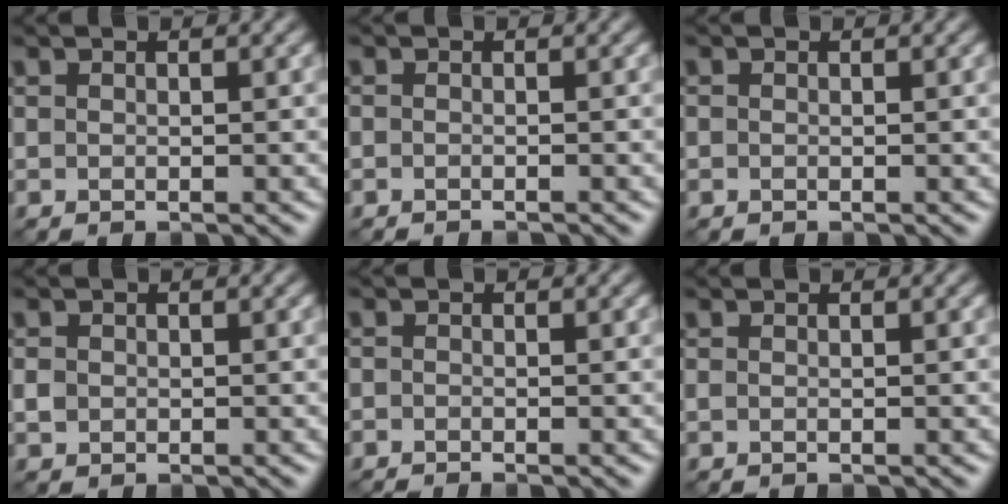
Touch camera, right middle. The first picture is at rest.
{"total": 1.2, "force": [-1.2, 0.1, 0.2], "torque": [0.003, -0.007, -0.016]}
{"total": 0.0}
{"total": 0.9, "force": [0.0, 0.8, 0.3], "torque": [-0.006, -0.001, -0.003]}
{"total": 1.0, "force": [-1.0, 0.0, 0.3], "torque": [-0.004, -0.008, -0.023]}
{"total": 0.0}